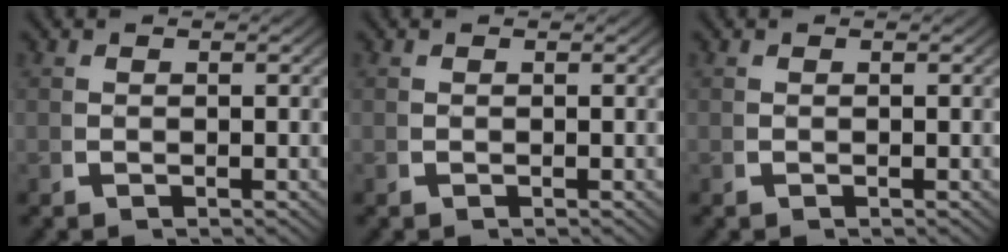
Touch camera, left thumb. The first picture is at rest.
{"total": 0.0}
{"total": 0.0}